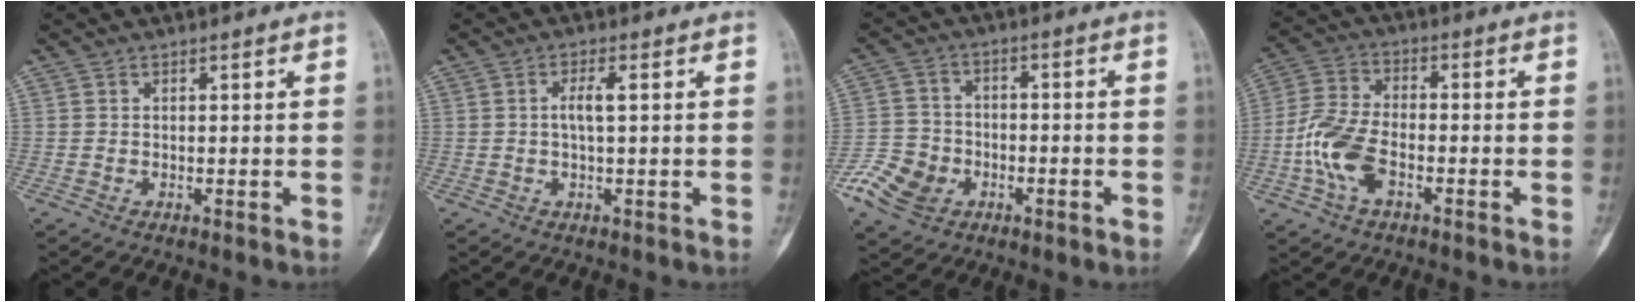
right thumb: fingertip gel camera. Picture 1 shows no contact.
{"total": 3.0, "force": [0.4, 0.8, 2.9], "torque": [-0.061, 0.007, 0.008]}
{"total": 9.9, "force": [-4.0, 7.6, 4.8], "torque": [-0.071, 0.021, -0.072]}
{"total": 11.0, "force": [-4.0, 6.5, 7.9], "torque": [-0.162, 0.032, -0.082]}